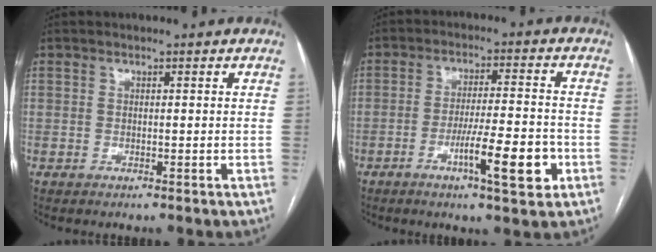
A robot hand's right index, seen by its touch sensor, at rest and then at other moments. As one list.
[{"total": 9.5, "force": [-4.0, 1.0, 8.6], "torque": [-0.141, -0.002, -0.060]}]